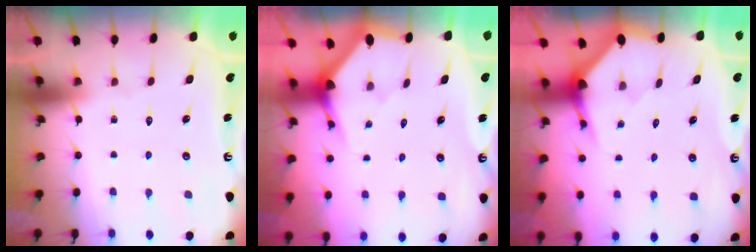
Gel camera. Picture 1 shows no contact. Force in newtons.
{"total": 2.9, "press": 2.9, "slide": 0.2}
{"total": 3.2, "press": 3.2, "slide": 0.3}